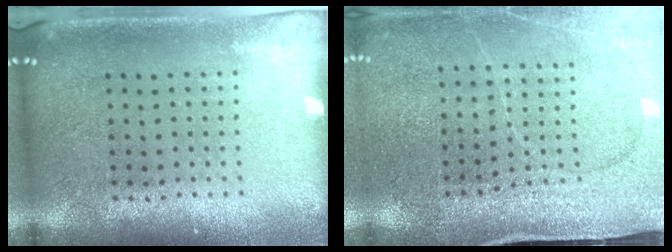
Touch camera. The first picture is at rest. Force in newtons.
{"total": 3.0, "press": 3.0, "slide": 0.2}